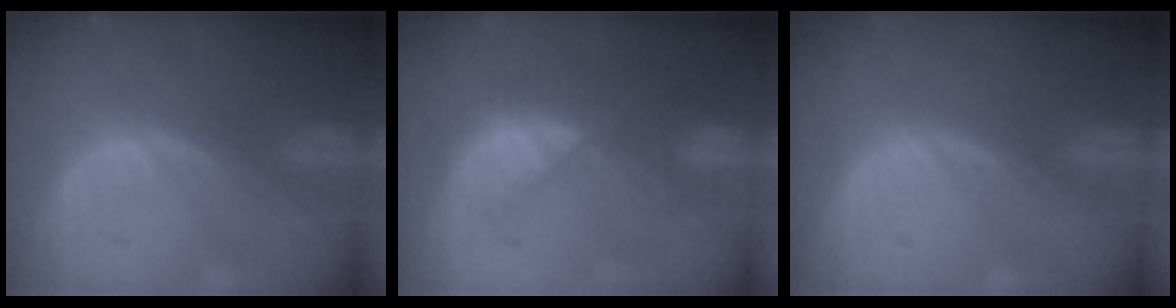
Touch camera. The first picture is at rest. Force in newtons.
{"total": 7.6, "press": 6.9, "slide": 3.1}
{"total": 0.0}